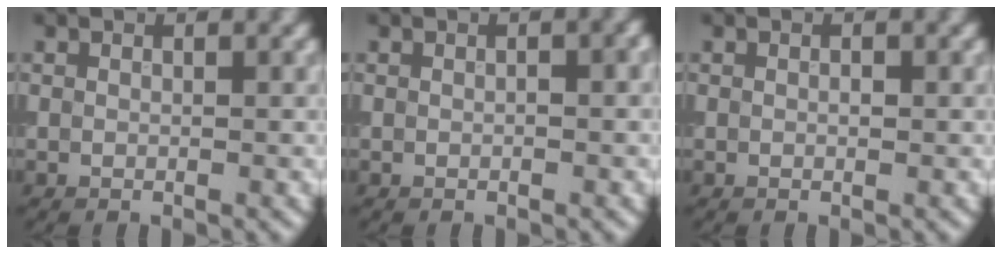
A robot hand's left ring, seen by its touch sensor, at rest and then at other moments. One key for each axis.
{"total": 0.8, "fx": -0.1, "fy": 0.2, "fz": 0.7, "tx": -0.013, "ty": 0.003, "tz": 0.000}
{"total": 0.0}